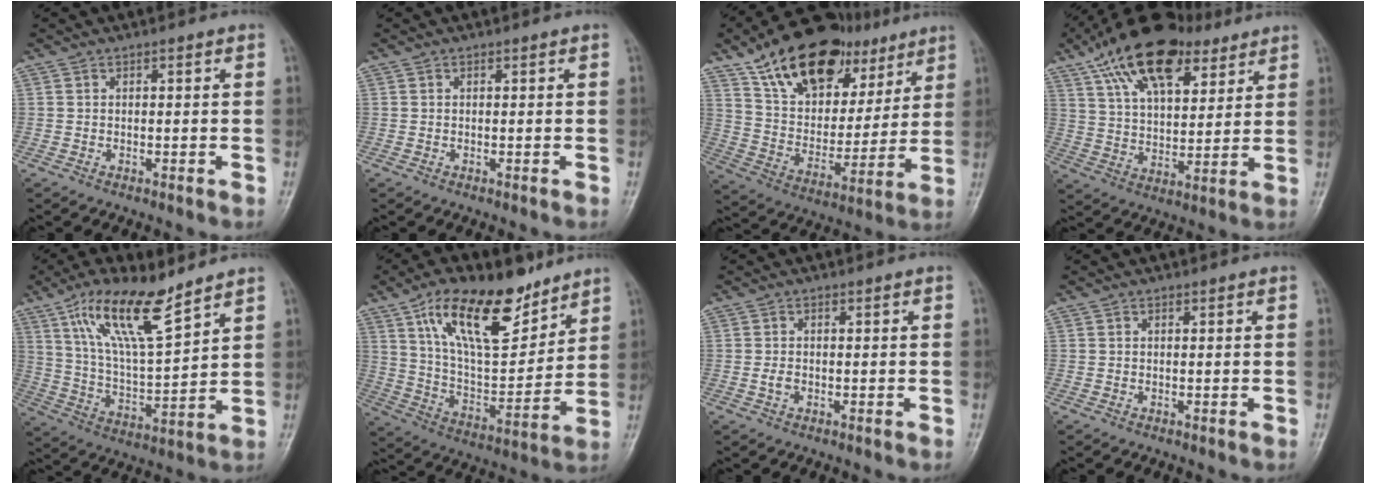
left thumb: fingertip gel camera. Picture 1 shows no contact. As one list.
[{"total": 0.0}, {"total": 23.8, "force": [14.3, 13.2, 13.7], "torque": [-0.187, -0.030, 0.246]}, {"total": 20.7, "force": [12.1, 10.2, 13.4], "torque": [-0.210, -0.021, 0.212]}, {"total": 15.6, "force": [10.0, 4.1, 11.2], "torque": [-0.191, -0.051, 0.197]}, {"total": 20.8, "force": [12.5, 9.2, 14.0], "torque": [-0.194, -0.060, 0.226]}, {"total": 1.6, "force": [-0.3, 1.2, 1.1], "torque": [-0.016, 0.001, -0.007]}, {"total": 0.0}]